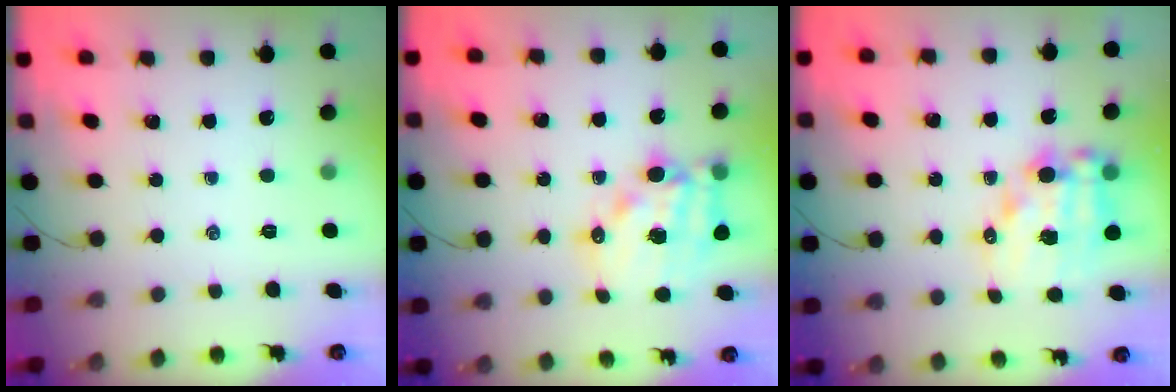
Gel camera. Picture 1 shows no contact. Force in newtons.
{"total": 15.7, "press": 15.3, "slide": 3.8}
{"total": 13.3, "press": 12.9, "slide": 3.3}